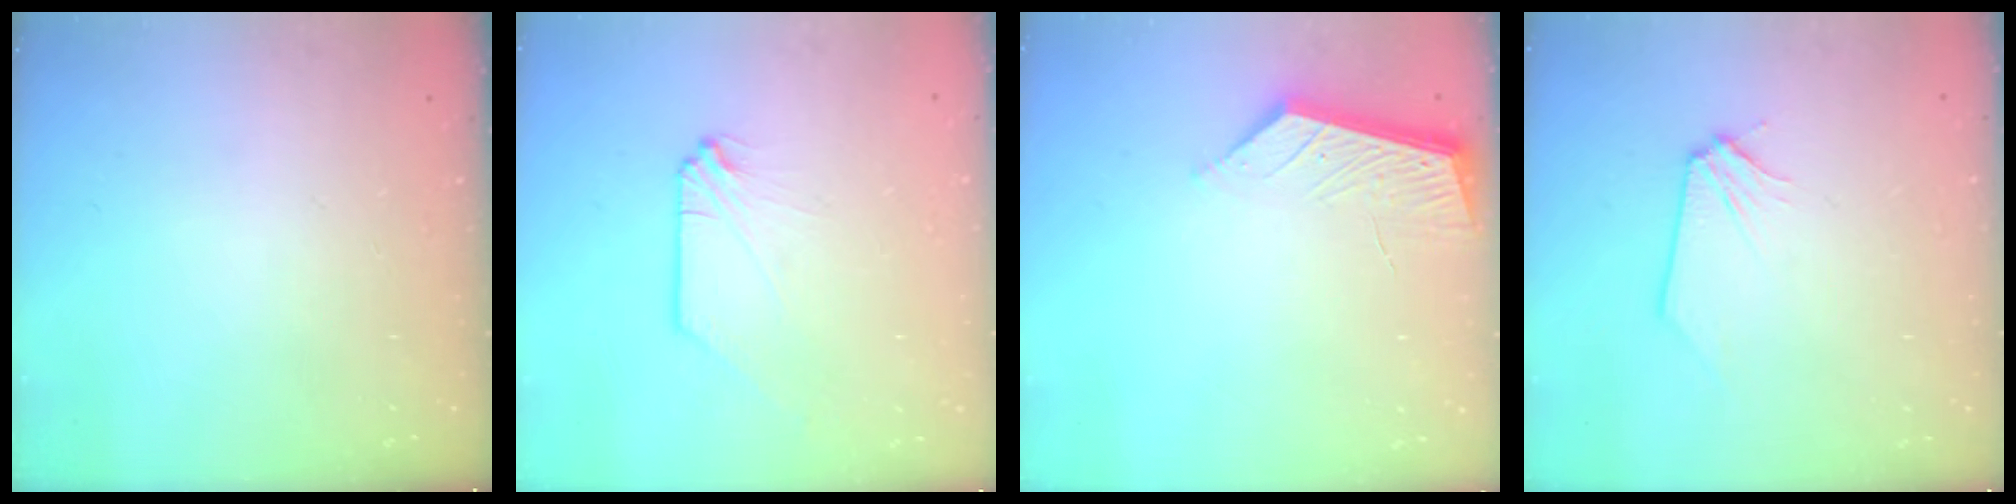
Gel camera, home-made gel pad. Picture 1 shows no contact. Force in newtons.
{"total": 0.0}
{"total": 5.2, "press": 5.1, "slide": 0.6}
{"total": 0.0}